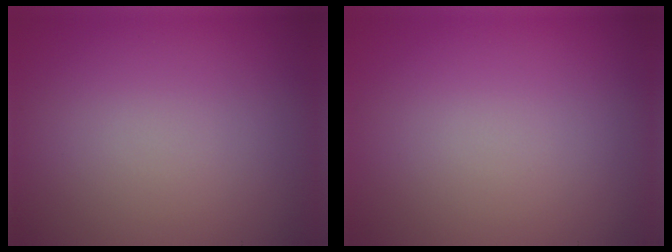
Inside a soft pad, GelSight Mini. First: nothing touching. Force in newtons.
{"total": 0.0}